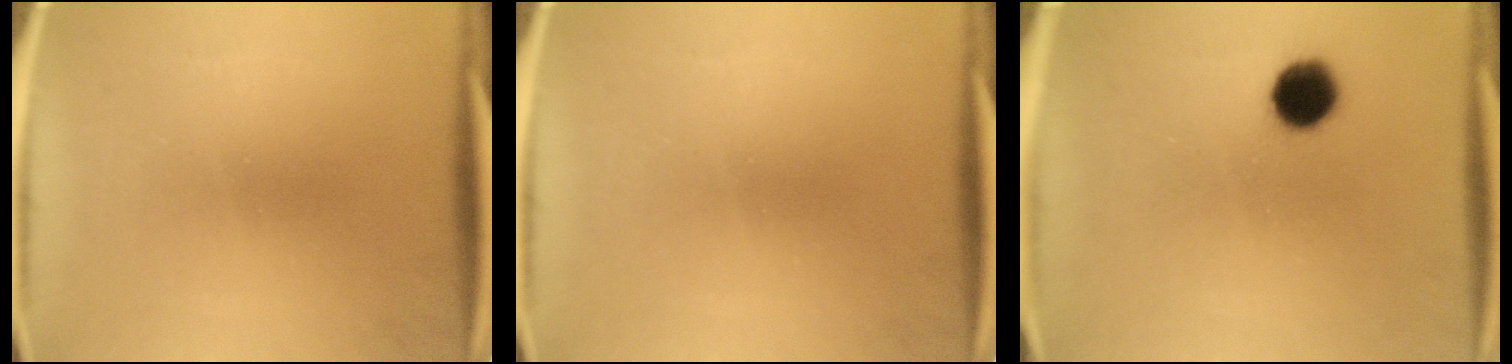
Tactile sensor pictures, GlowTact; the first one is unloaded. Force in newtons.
{"total": 0.0}
{"total": 8.1}